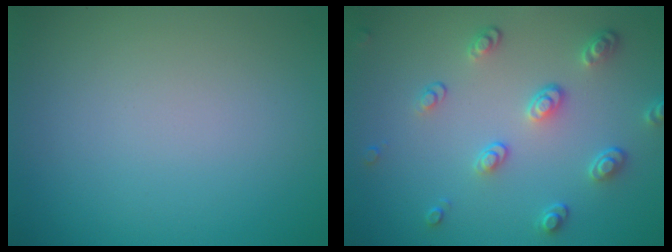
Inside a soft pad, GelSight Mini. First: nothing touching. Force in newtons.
{"total": 3.6, "press": 2.9, "slide": 2.1}